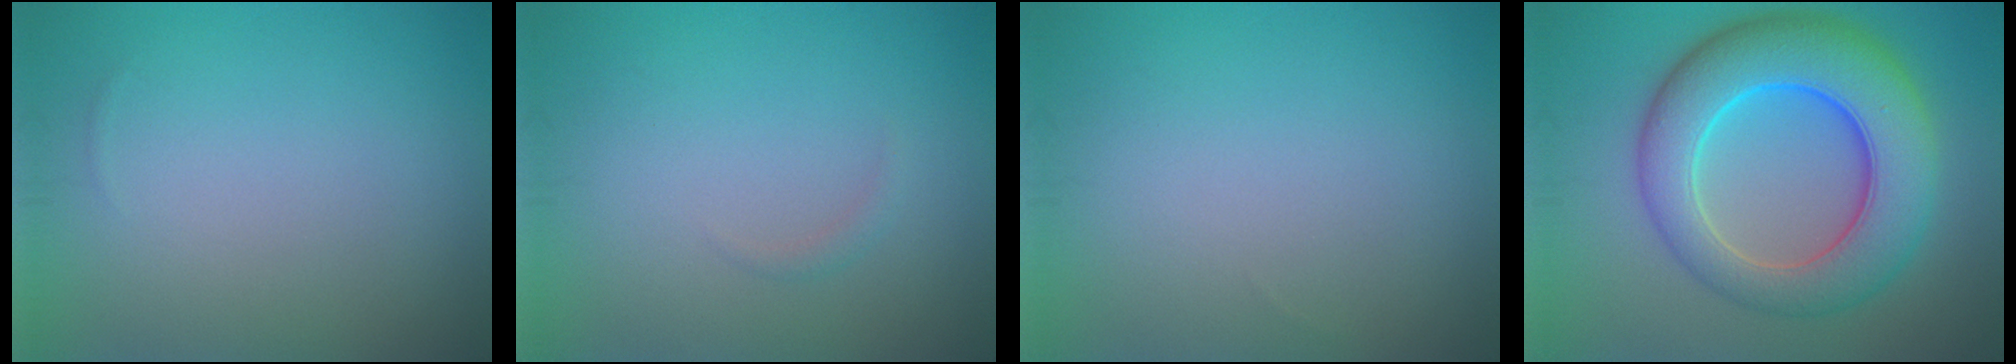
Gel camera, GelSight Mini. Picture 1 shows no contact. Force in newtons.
{"total": 0.6, "press": 0.6, "slide": 0.0}
{"total": 0.0}
{"total": 10.4, "press": 10.4, "slide": 0.1}